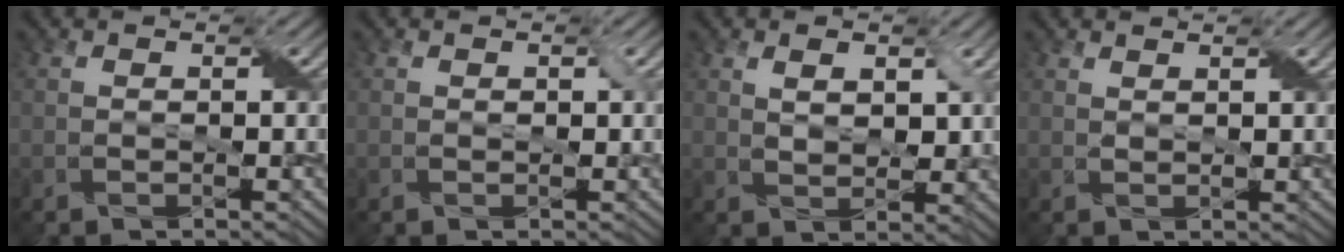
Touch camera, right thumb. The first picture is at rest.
{"total": 0.8, "force": [0.3, 0.5, 0.6], "torque": [-0.009, -0.001, 0.005]}
{"total": 4.0, "force": [1.6, 2.3, 2.8], "torque": [-0.053, -0.007, 0.031]}
{"total": 1.1, "force": [1.0, 0.1, 0.5], "torque": [-0.013, -0.003, 0.020]}